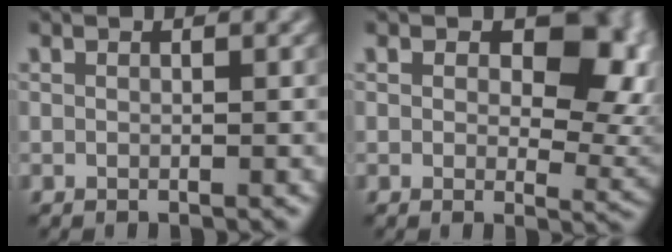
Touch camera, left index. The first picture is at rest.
{"total": 8.6, "force": [2.1, 5.4, 6.4], "torque": [-0.072, -0.011, 0.027]}